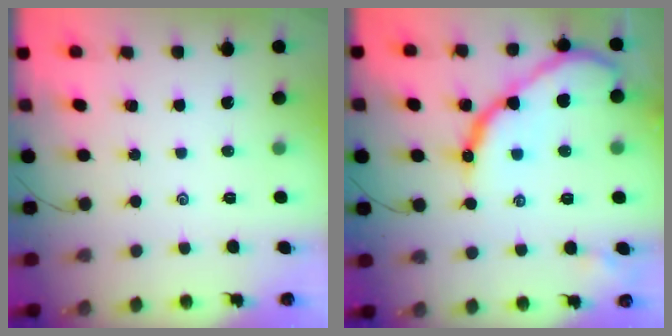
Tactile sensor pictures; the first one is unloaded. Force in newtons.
{"total": 16.4, "press": 16.3, "slide": 1.8}